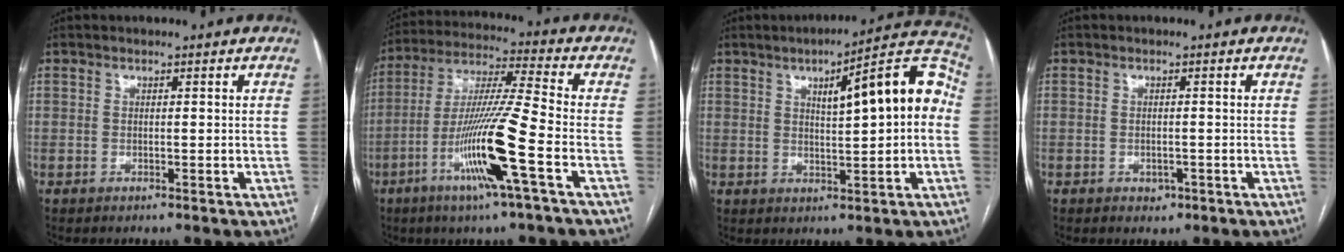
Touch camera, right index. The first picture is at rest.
{"total": 14.7, "force": [-5.6, -1.1, 13.5], "torque": [-0.267, -0.013, -0.109]}
{"total": 13.3, "force": [2.3, 2.7, 12.9], "torque": [-0.170, 0.039, 0.028]}
{"total": 1.6, "force": [-0.8, 1.2, 0.7], "torque": [-0.007, 0.003, -0.006]}